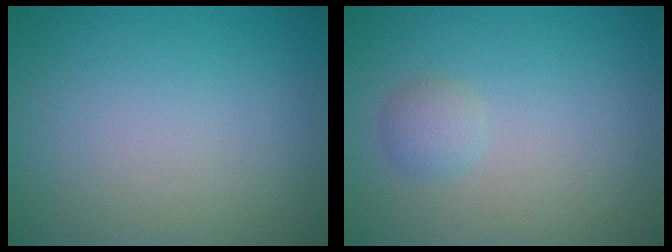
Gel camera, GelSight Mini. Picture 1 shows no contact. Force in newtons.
{"total": 1.3, "press": 1.3, "slide": 0.2}